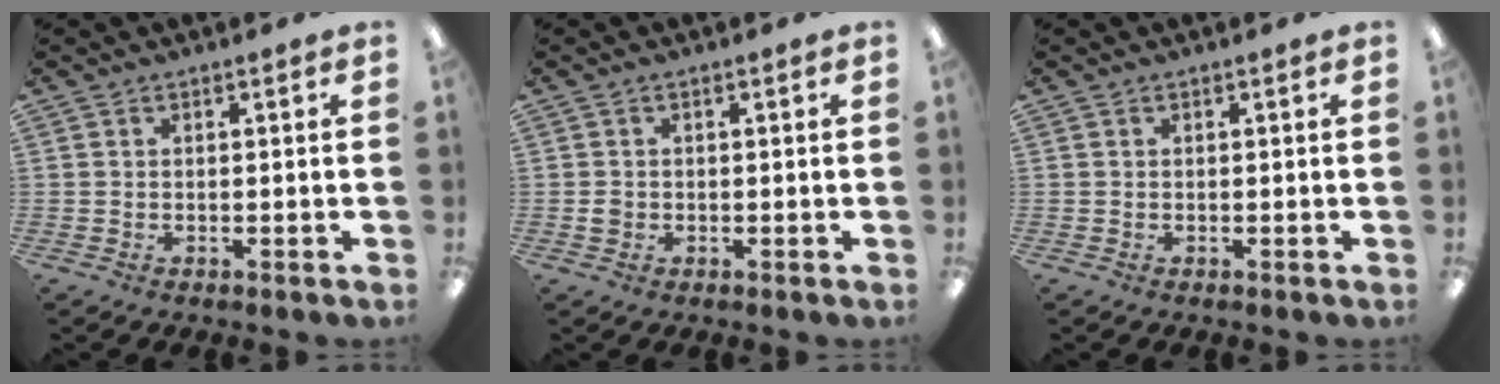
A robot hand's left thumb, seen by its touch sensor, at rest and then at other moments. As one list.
[{"total": 1.4, "force": [-0.2, 1.2, 0.6], "torque": [-0.013, 0.003, -0.005]}, {"total": 0.0}]